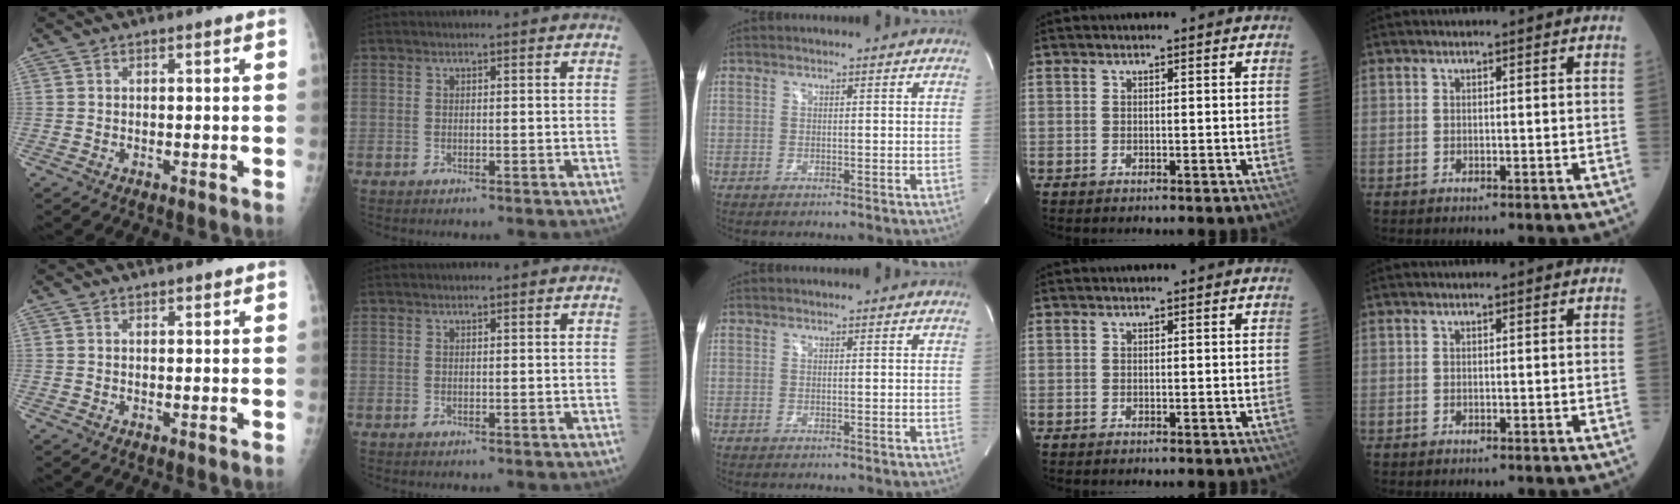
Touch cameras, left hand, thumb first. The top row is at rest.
{"thumb": {"total": 0.7, "force": [0.6, 0.2, 0.1], "torque": [0.000, -0.002, 0.011]}, "index": {"total": 0.7, "force": [0.6, 0.0, 0.2], "torque": [-0.005, 0.016, 0.013]}}